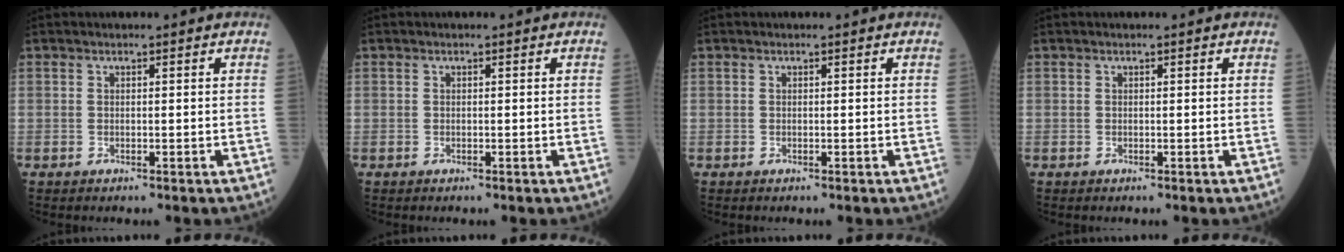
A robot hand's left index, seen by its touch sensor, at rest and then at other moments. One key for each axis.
{"total": 0.0}
{"total": 0.0}
{"total": 0.0}